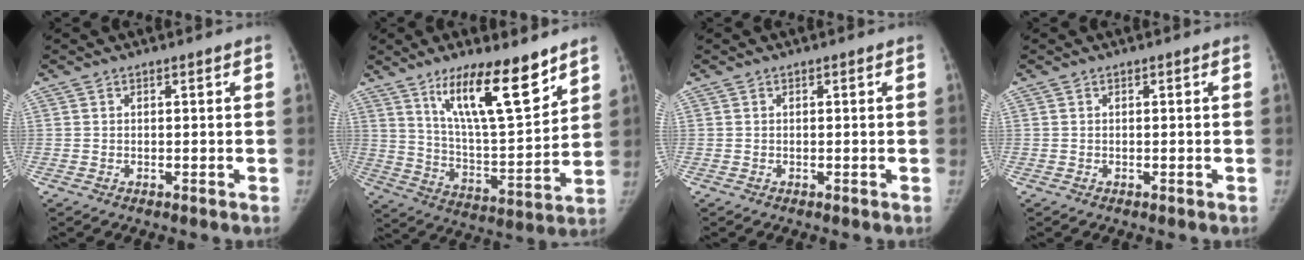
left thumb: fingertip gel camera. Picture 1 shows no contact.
{"total": 17.3, "force": [11.2, 4.3, 12.5], "torque": [-0.181, -0.073, 0.203]}
{"total": 0.0}
{"total": 0.0}